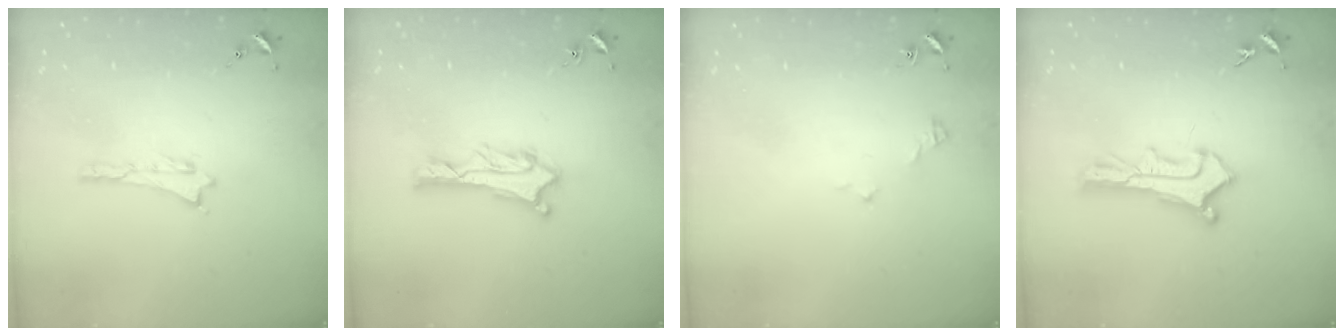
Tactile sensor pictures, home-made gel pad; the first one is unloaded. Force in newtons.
{"total": 1.2, "press": 1.1, "slide": 0.1}
{"total": 2.9, "press": 2.9, "slide": 0.3}
{"total": 2.9, "press": 2.9, "slide": 0.3}